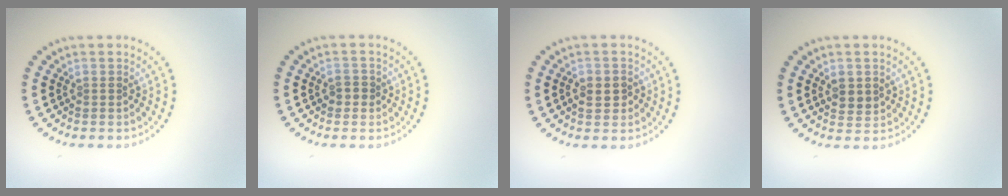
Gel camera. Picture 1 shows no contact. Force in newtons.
{"total": 1.2, "press": 1.1, "slide": 0.4}
{"total": 2.1, "press": 2.1, "slide": 0.4}
{"total": 1.9, "press": 1.8, "slide": 0.3}